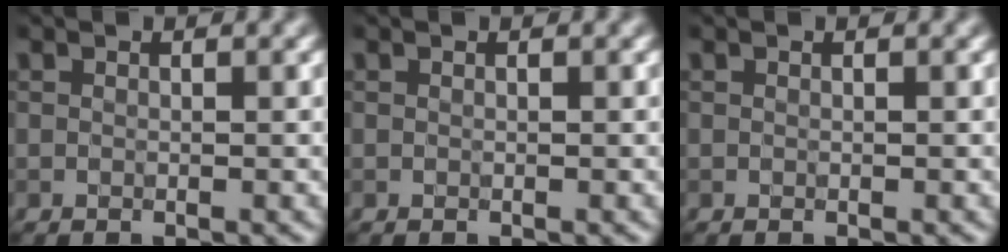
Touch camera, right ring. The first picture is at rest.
{"total": 0.0}
{"total": 0.0}